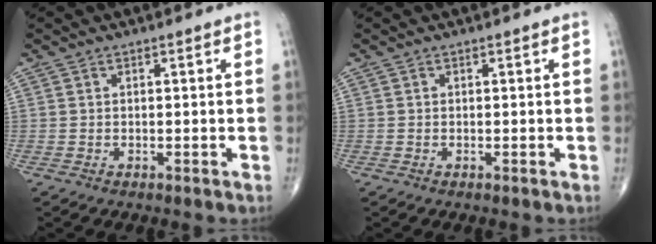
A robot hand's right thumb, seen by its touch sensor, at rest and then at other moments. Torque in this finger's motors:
{"motor_torque": [-0.05, 0.19, 0.23, 0.17, -0.01]}